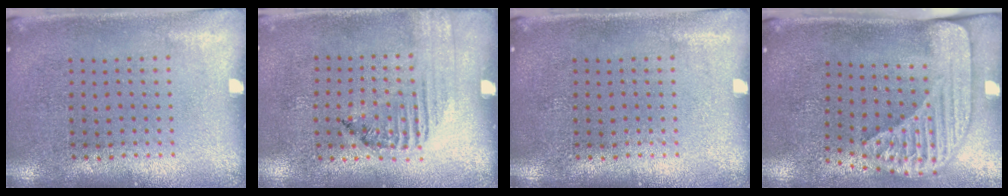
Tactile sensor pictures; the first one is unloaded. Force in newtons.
{"total": 1.5, "press": 1.1, "slide": 1.1}
{"total": 0.0}
{"total": 2.4, "press": 1.8, "slide": 1.7}